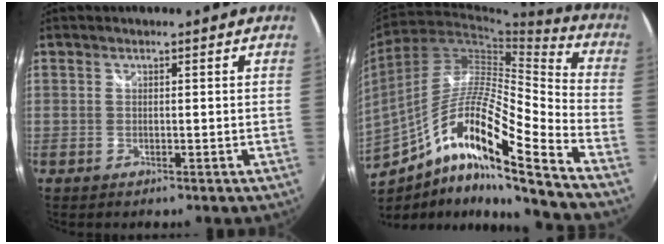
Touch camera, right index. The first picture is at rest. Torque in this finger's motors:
{"motor_torque": [0.31, -0.42, 0.56, 0.11]}